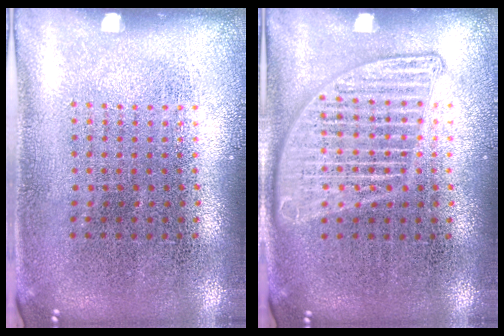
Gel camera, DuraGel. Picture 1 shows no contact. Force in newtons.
{"total": 2.8, "press": 2.7, "slide": 0.3}